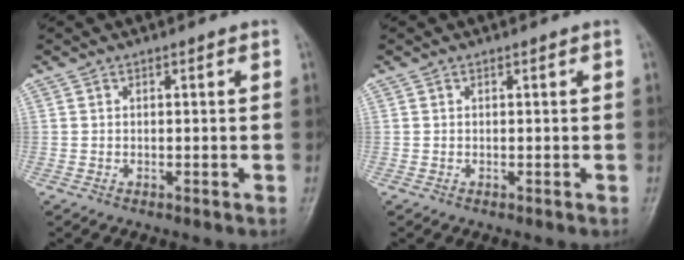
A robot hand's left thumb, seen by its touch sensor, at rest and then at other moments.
{"total": 0.0}